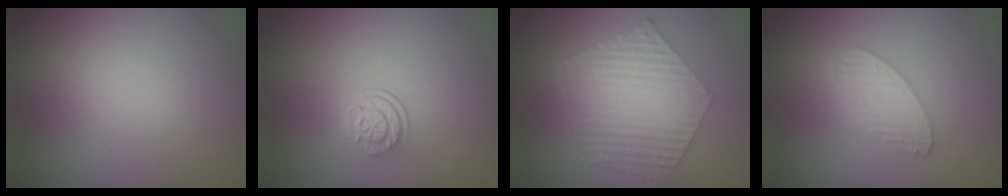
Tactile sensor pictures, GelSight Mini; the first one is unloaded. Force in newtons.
{"total": 2.5, "press": 1.8, "slide": 1.8}
{"total": 6.7, "press": 4.9, "slide": 4.6}
{"total": 2.3, "press": 2.3, "slide": 0.2}